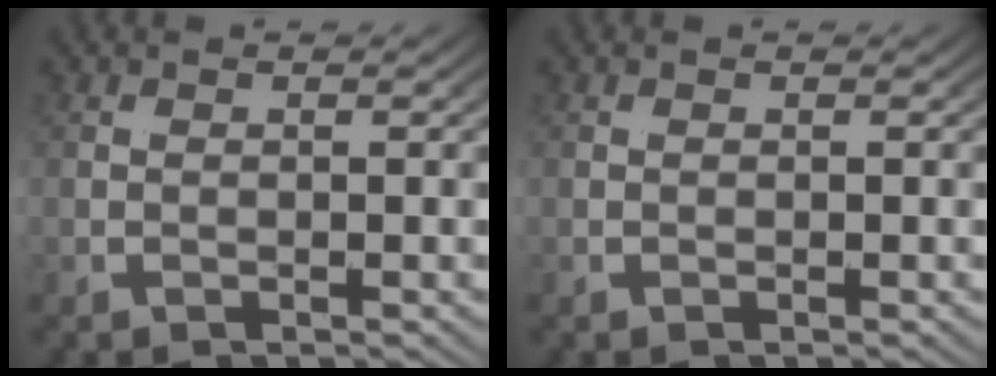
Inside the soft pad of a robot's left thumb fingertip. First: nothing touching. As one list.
[{"total": 0.0}]